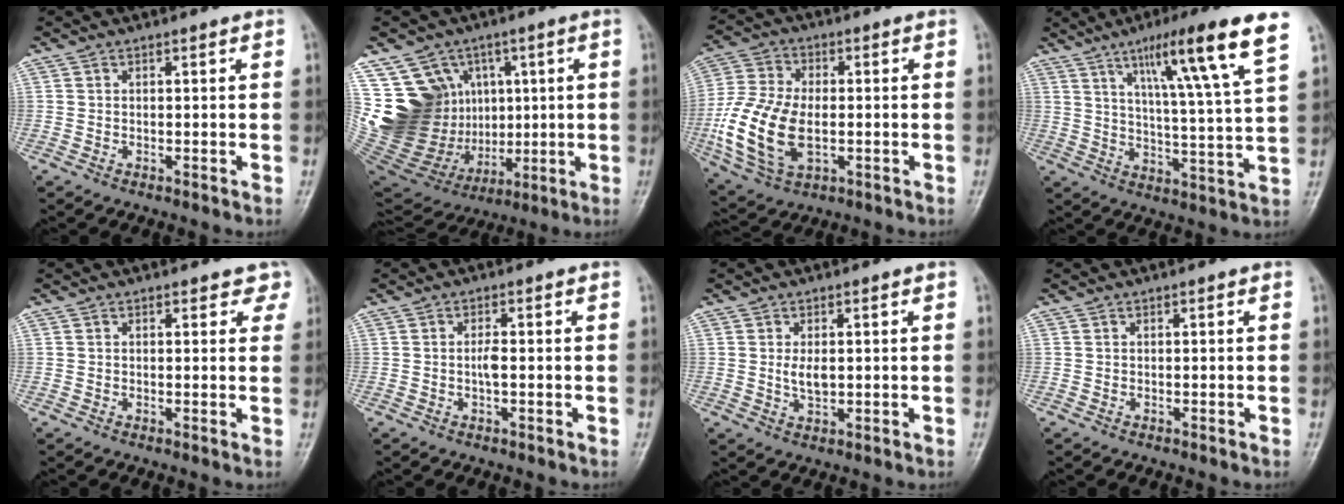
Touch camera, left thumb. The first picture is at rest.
{"total": 23.5, "force": [4.6, 19.4, 12.4], "torque": [-0.228, 0.008, 0.120]}
{"total": 15.9, "force": [-2.5, 9.5, 12.5], "torque": [-0.263, 0.000, -0.041]}
{"total": 16.4, "force": [9.0, 0.8, 13.7], "torque": [-0.210, -0.036, 0.137]}
{"total": 3.1, "force": [2.2, 2.0, 0.7], "torque": [0.029, -0.008, 0.014]}
{"total": 1.8, "force": [-0.2, 0.4, 1.8], "torque": [-0.037, 0.001, -0.005]}
{"total": 3.1, "force": [0.4, 1.6, 2.6], "torque": [-0.046, -0.007, 0.010]}
{"total": 0.0}